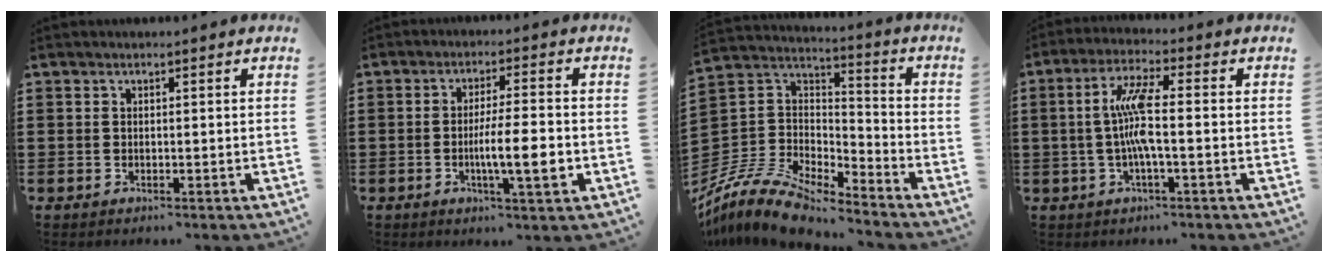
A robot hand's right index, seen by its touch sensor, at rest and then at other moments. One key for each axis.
{"total": 7.6, "fx": -1.9, "fy": 1.1, "fz": 7.3, "tx": -0.127, "ty": -0.006, "tz": -0.033}
{"total": 10.9, "fx": -9.8, "fy": 2.5, "fz": 4.0, "tx": -0.102, "ty": 0.012, "tz": -0.203}
{"total": 7.2, "fx": -0.4, "fy": 1.1, "fz": 7.1, "tx": -0.151, "ty": -0.004, "tz": -0.017}